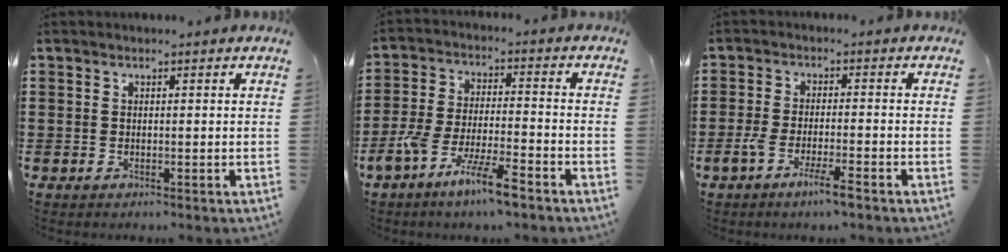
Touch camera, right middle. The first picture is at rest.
{"total": 8.7, "force": [-6.5, 0.8, 5.8], "torque": [-0.123, -0.006, -0.124]}
{"total": 4.8, "force": [-2.8, 0.6, 3.8], "torque": [-0.082, -0.009, -0.053]}